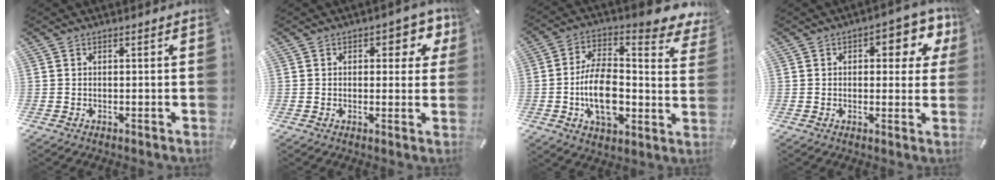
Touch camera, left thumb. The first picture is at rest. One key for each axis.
{"total": 5.9, "fx": 2.2, "fy": 3.6, "fz": 4.2, "tx": -0.041, "ty": -0.004, "tz": 0.028}
{"total": 15.4, "fx": -0.2, "fy": 9.5, "fz": 12.2, "tx": -0.220, "ty": -0.020, "tz": -0.008}
{"total": 8.3, "fx": 2.7, "fy": 4.5, "fz": 6.4, "tx": -0.071, "ty": -0.012, "tz": 0.037}